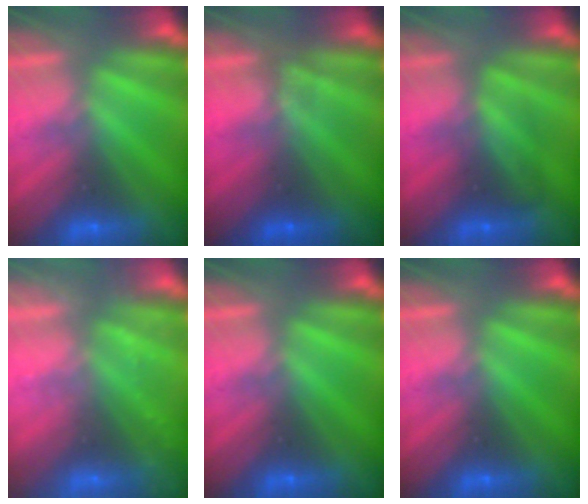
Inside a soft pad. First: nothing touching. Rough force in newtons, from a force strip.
{"total": 1.1}
{"total": 2.4}
{"total": 2.2}
{"total": 0.0}
{"total": 0.0}